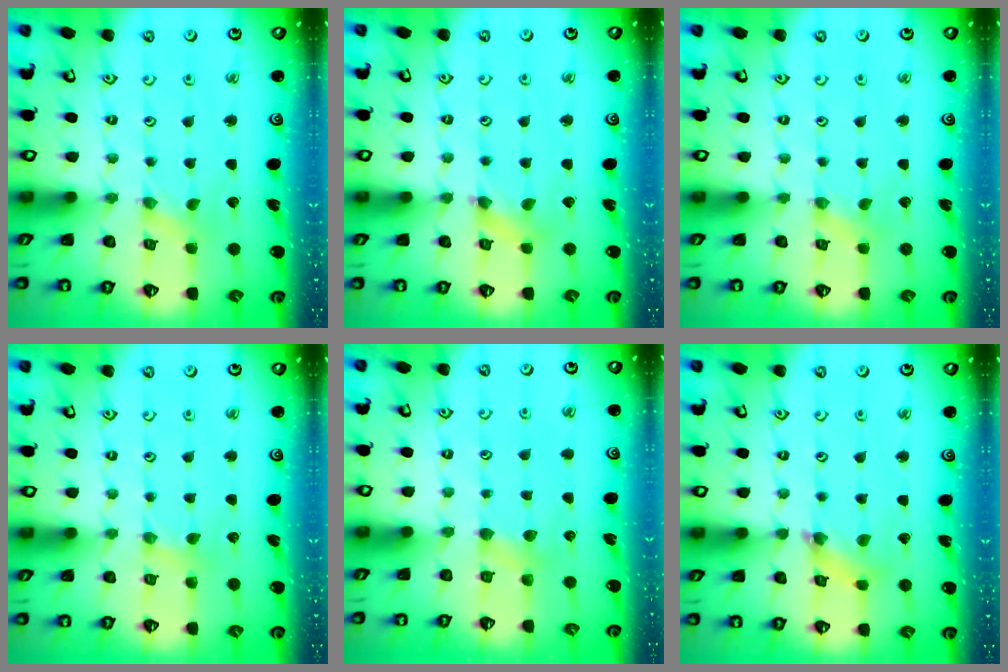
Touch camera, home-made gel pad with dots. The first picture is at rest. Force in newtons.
{"total": 2.4, "press": 2.4, "slide": 0.4}
{"total": 0.5, "press": 0.5, "slide": 0.2}
{"total": 3.3, "press": 3.3, "slide": 0.4}
{"total": 4.0, "press": 4.0, "slide": 0.6}
{"total": 3.2, "press": 3.2, "slide": 0.4}